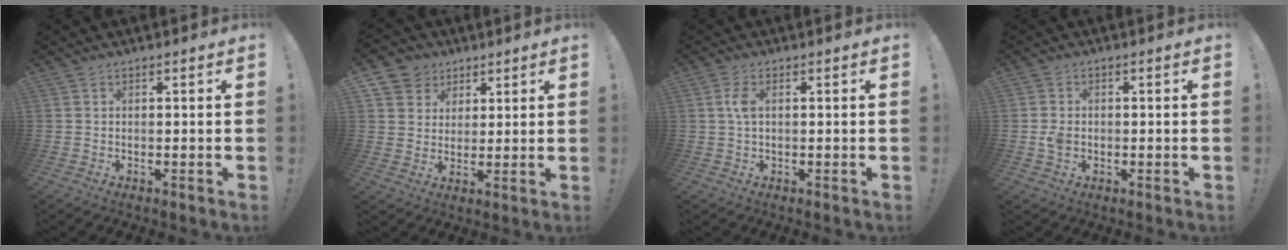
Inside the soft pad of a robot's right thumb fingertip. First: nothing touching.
{"total": 7.1, "force": [3.2, 6.3, 1.0], "torque": [-0.015, -0.020, 0.066]}
{"total": 3.6, "force": [0.5, 1.4, 3.3], "torque": [-0.059, 0.004, 0.008]}
{"total": 2.7, "force": [-0.5, 1.9, 1.8], "torque": [-0.028, 0.005, -0.008]}